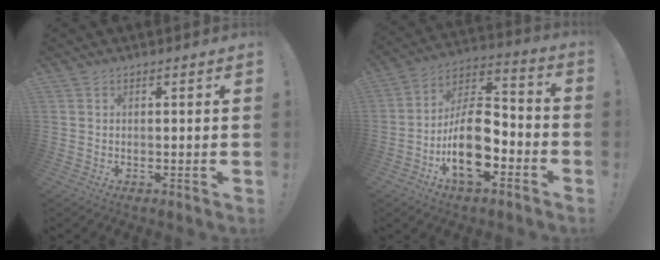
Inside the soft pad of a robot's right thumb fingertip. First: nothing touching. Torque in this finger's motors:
{"motor_torque": [3.15, 1.74, 1.37, -1.37, 0.16]}